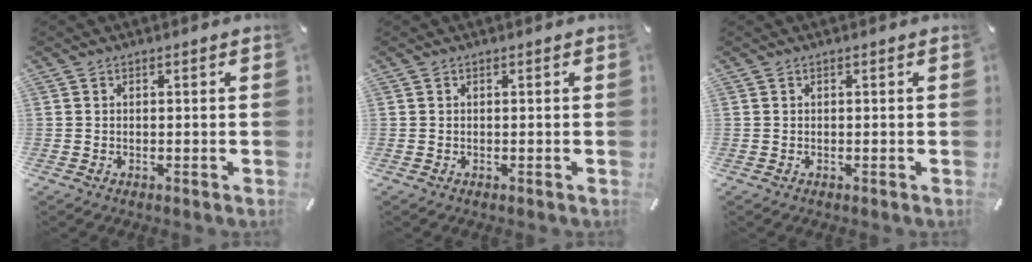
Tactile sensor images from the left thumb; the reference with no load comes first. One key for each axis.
{"total": 0.0}
{"total": 0.0}